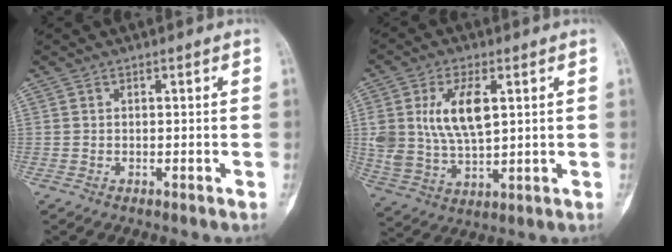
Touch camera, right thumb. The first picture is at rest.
{"total": 12.0, "force": [3.1, 6.1, 9.8], "torque": [-0.190, -0.010, 0.066]}